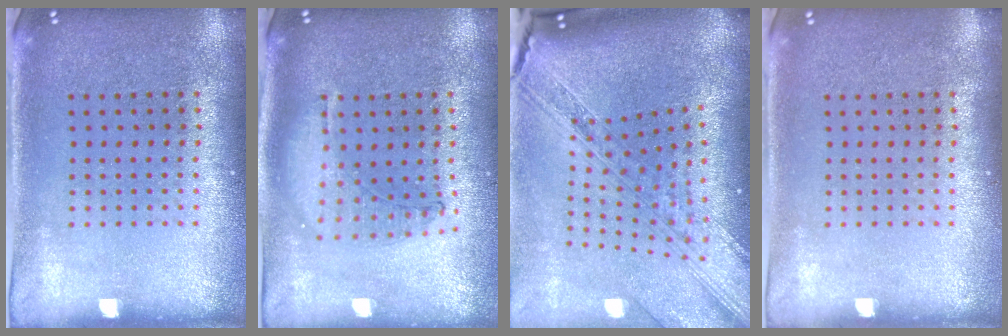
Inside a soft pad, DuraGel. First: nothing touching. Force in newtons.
{"total": 1.0, "press": 1.0, "slide": 0.2}
{"total": 3.9, "press": 2.8, "slide": 2.6}
{"total": 0.0}